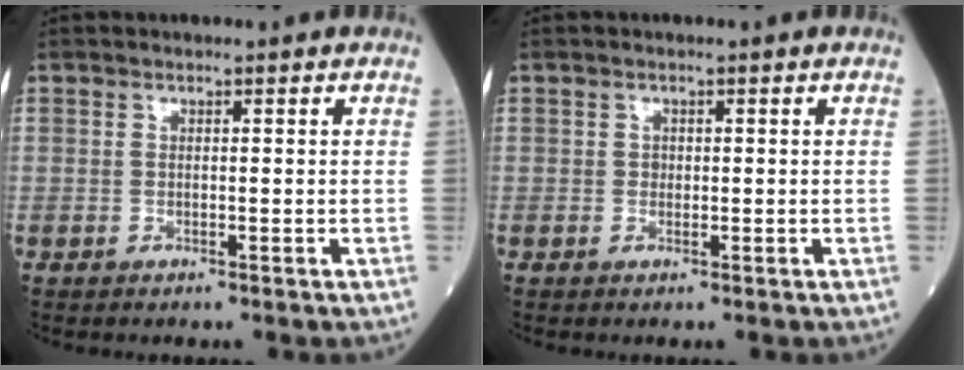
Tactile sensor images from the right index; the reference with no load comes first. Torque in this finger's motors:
{"motor_torque": [0.02, 0.00, 0.07, 0.02]}